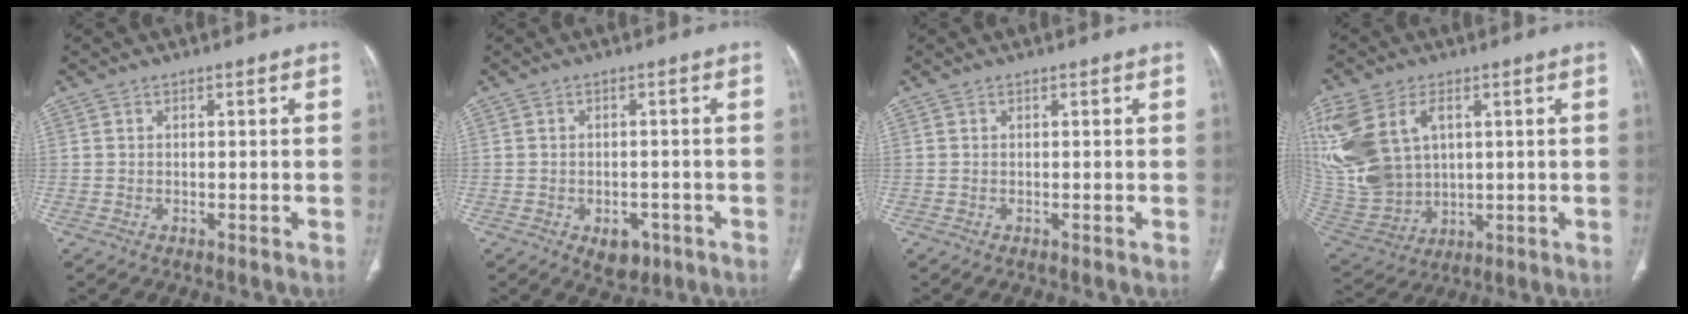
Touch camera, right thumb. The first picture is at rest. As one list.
[{"total": 4.7, "force": [-2.2, 3.2, 2.7], "torque": [-0.018, 0.009, -0.020]}, {"total": 0.0}, {"total": 22.0, "force": [6.1, 15.1, 14.8], "torque": [-0.349, -0.004, 0.139]}]